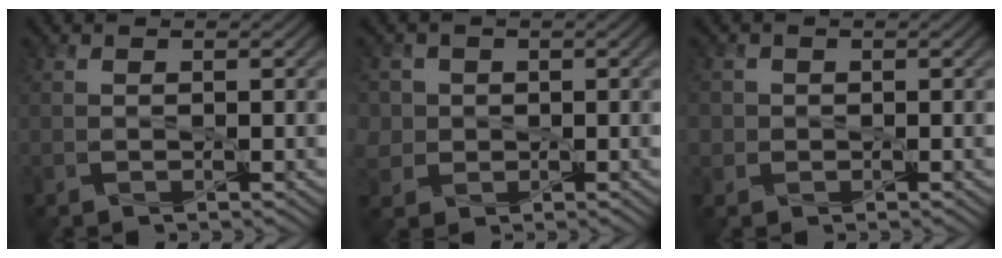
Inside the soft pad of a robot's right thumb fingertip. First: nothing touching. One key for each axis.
{"total": 3.7, "fx": 0.4, "fy": 3.6, "fz": 0.9, "tx": -0.035, "ty": 0.001, "tz": 0.002}
{"total": 1.6, "fx": 0.0, "fy": 1.6, "fz": 0.2, "tx": -0.004, "ty": -0.002, "tz": 0.001}